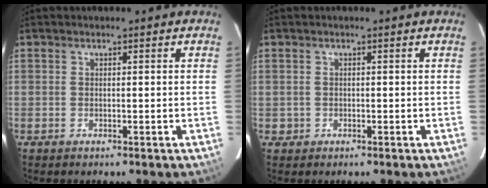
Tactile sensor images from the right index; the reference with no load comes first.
{"total": 1.5, "force": [-0.3, 1.5, -0.1], "torque": [0.001, 0.005, -0.001]}